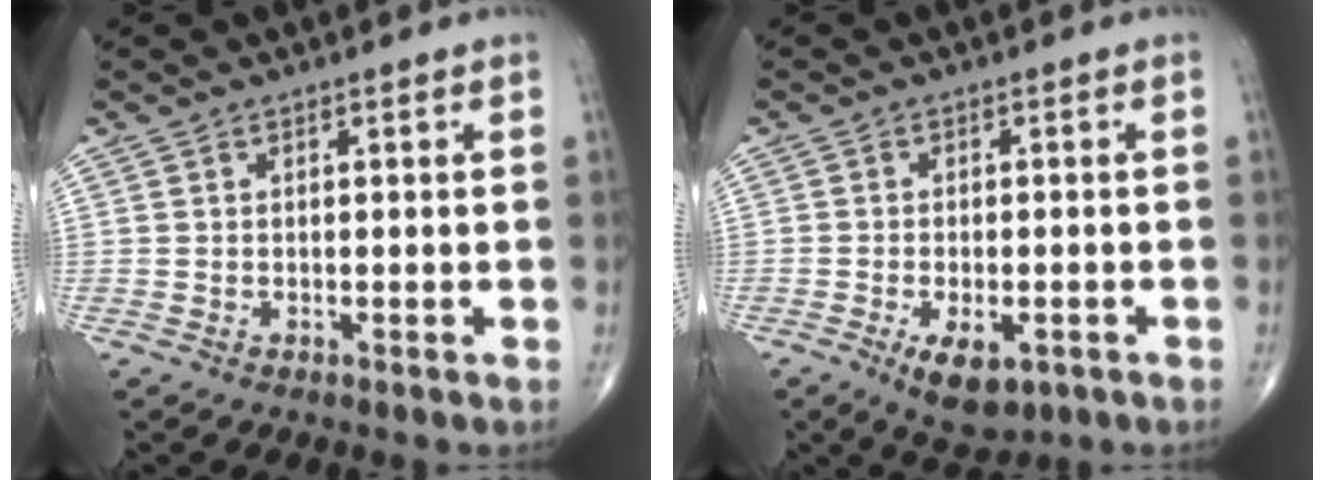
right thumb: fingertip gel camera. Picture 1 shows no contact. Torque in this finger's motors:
{"motor_torque": [-0.37, 0.04, 0.06, 0.04, 0.17]}